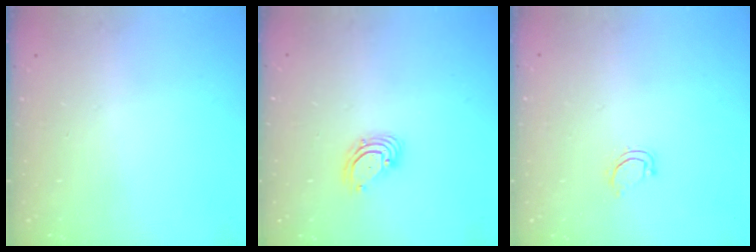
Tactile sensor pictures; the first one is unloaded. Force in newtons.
{"total": 3.7, "press": 3.7, "slide": 0.1}
{"total": 3.4, "press": 3.4, "slide": 0.3}